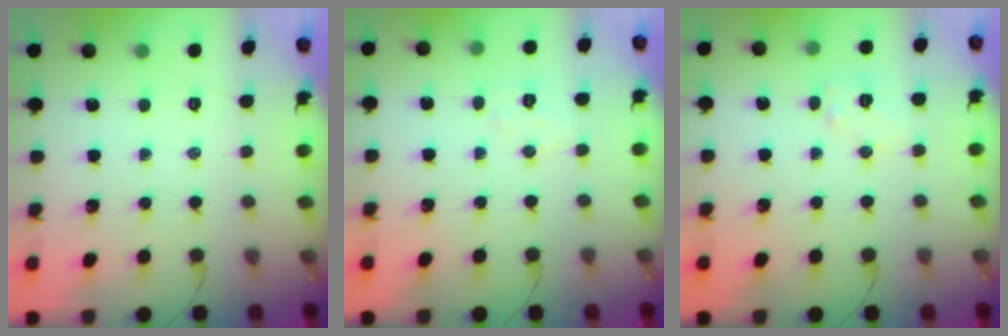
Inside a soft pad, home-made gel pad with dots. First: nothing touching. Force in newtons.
{"total": 5.0, "press": 4.9, "slide": 1.1}
{"total": 6.2, "press": 6.2, "slide": 0.5}